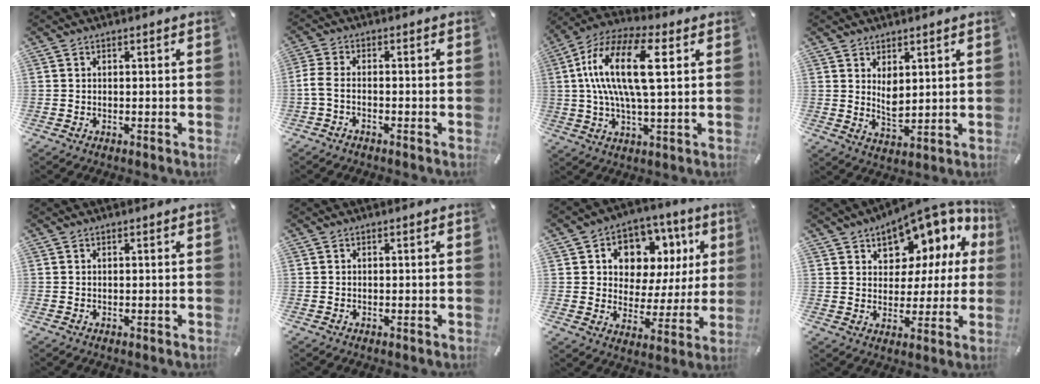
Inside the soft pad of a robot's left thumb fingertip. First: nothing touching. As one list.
[{"total": 3.2, "force": [-1.8, 1.0, 2.4], "torque": [-0.061, 0.000, -0.039]}, {"total": 17.6, "force": [3.7, 6.5, 15.9], "torque": [-0.336, -0.003, 0.053]}, {"total": 4.6, "force": [2.1, 2.6, 3.2], "torque": [-0.050, -0.013, 0.037]}, {"total": 0.0}, {"total": 0.0}, {"total": 9.9, "force": [4.0, 8.1, 4.0], "torque": [-0.067, -0.031, 0.074]}, {"total": 10.3, "force": [7.2, 6.4, 3.5], "torque": [-0.051, -0.071, 0.129]}]